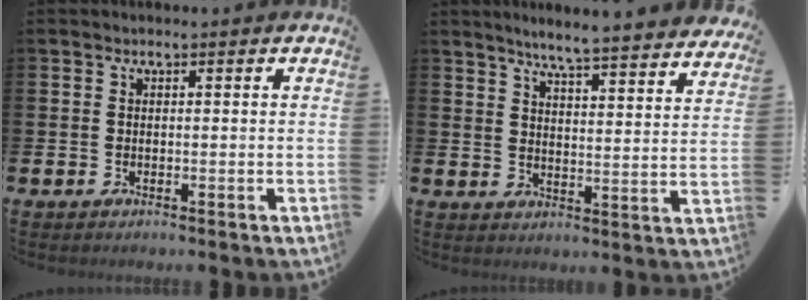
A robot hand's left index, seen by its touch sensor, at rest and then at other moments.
{"total": 5.9, "force": [5.7, -0.3, 1.5], "torque": [-0.042, -0.046, 0.095]}